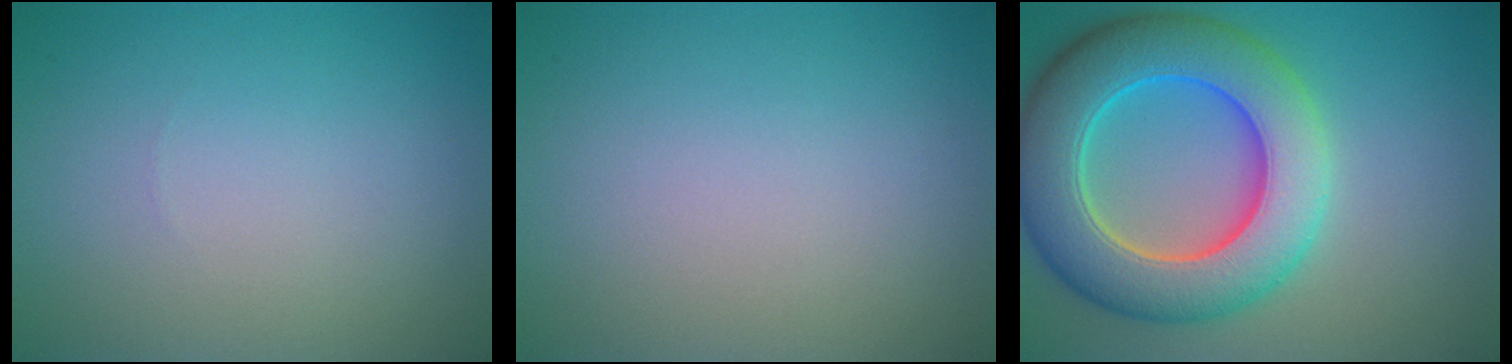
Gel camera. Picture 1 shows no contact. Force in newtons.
{"total": 0.0}
{"total": 10.6, "press": 10.6, "slide": 0.5}